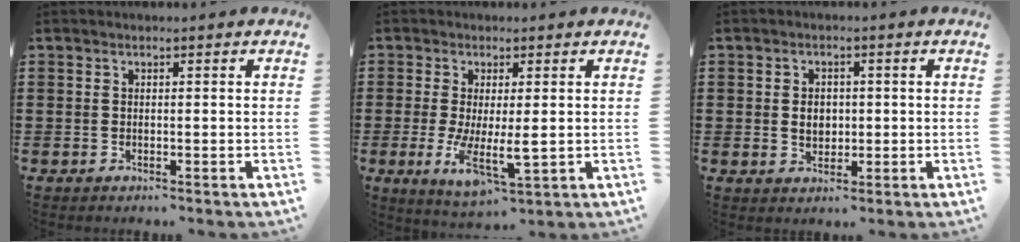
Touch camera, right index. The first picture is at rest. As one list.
[{"total": 6.9, "force": [-0.5, 2.4, 6.5], "torque": [-0.120, -0.014, -0.004]}, {"total": 3.2, "force": [-0.1, 2.4, 2.2], "torque": [-0.039, 0.004, -0.006]}]